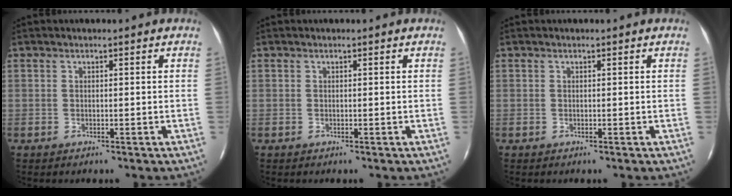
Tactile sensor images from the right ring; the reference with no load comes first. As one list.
[{"total": 0.0}, {"total": 0.0}]